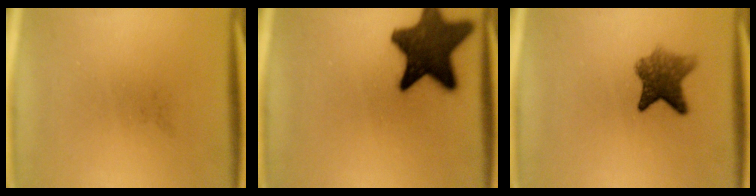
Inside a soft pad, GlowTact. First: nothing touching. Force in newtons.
{"total": 15.3}
{"total": 6.2}